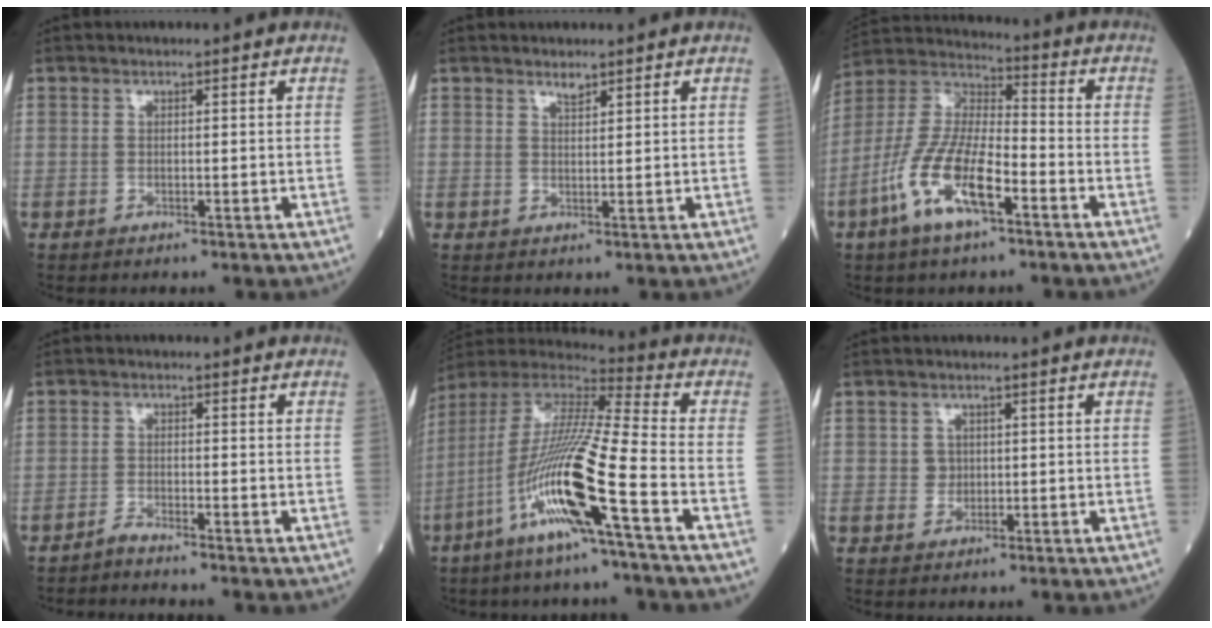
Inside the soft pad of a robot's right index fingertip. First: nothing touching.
{"total": 1.3, "force": [1.2, 0.2, 0.6], "torque": [-0.014, -0.003, 0.022]}
{"total": 13.4, "force": [-6.1, 3.8, 11.3], "torque": [-0.245, -0.001, -0.119]}
{"total": 1.7, "force": [-1.7, -0.5, 0.1], "torque": [-0.003, -0.003, -0.033]}
{"total": 17.6, "force": [-7.2, -0.5, 16.0], "torque": [-0.331, -0.018, -0.146]}
{"total": 1.6, "force": [0.2, 1.5, 0.4], "torque": [-0.004, 0.002, 0.005]}